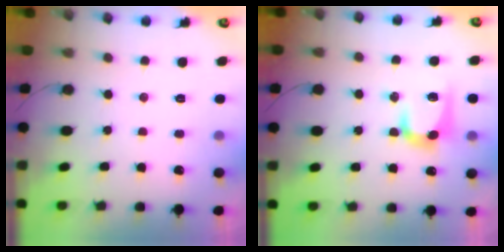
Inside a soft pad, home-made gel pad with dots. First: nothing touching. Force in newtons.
{"total": 10.3, "press": 10.3, "slide": 0.6}